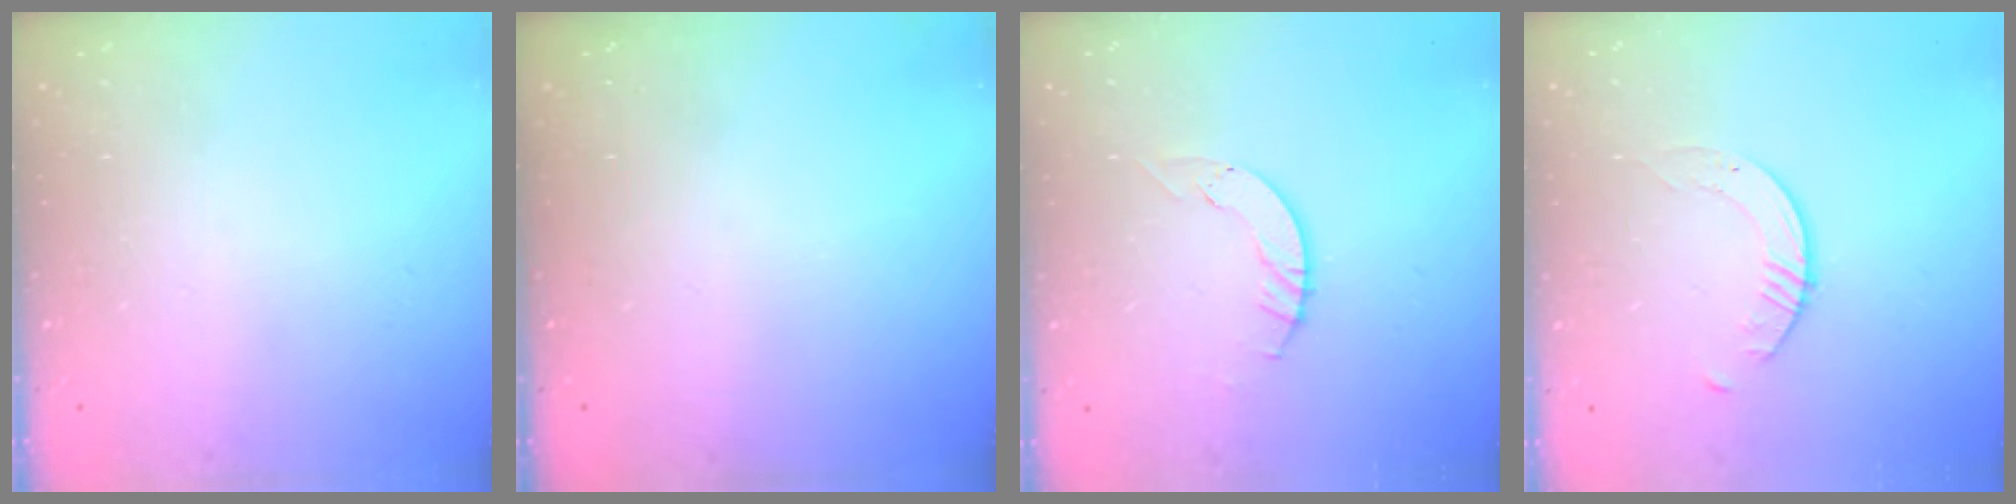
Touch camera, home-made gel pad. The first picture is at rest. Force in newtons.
{"total": 0.0}
{"total": 4.0, "press": 4.0, "slide": 0.4}
{"total": 1.7, "press": 1.7, "slide": 0.2}